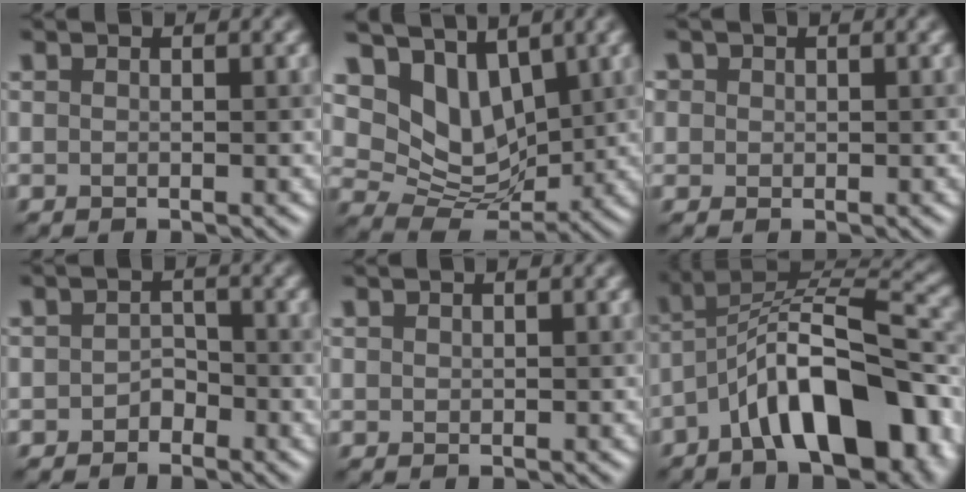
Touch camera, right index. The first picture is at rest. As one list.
[{"total": 6.2, "force": [3.4, 4.2, 3.1], "torque": [-0.071, -0.016, 0.062]}, {"total": 1.1, "force": [0.5, 0.8, -0.4], "torque": [0.003, -0.001, 0.008]}, {"total": 1.1, "force": [-0.7, 0.8, 0.0], "torque": [-0.009, 0.002, -0.011]}, {"total": 0.7, "force": [0.3, -0.1, -0.6], "torque": [0.005, -0.001, 0.011]}, {"total": 11.7, "force": [-5.8, 4.4, 9.2], "torque": [-0.139, 0.019, -0.096]}]